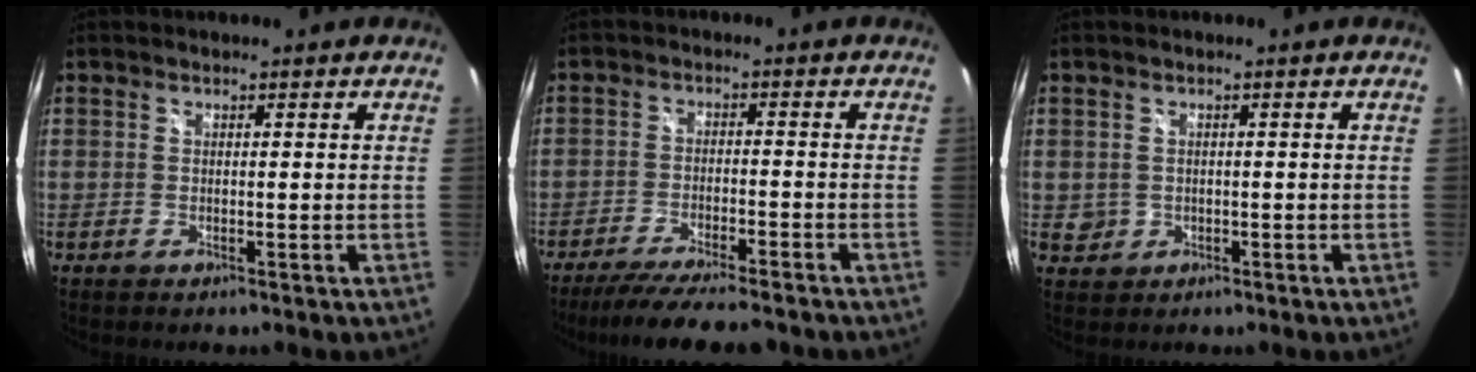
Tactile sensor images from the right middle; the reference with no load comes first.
{"total": 12.9, "force": [-11.0, 1.7, 6.4], "torque": [-0.130, -0.023, -0.172]}
{"total": 2.4, "force": [-0.1, 2.3, 0.5], "torque": [-0.008, -0.001, 0.001]}